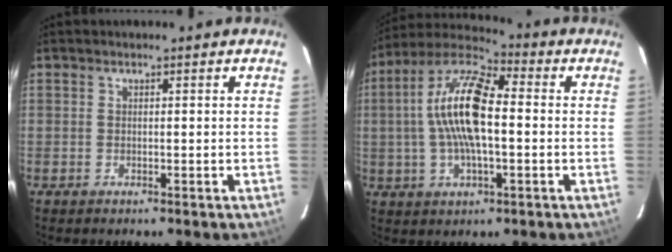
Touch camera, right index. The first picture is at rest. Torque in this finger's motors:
{"motor_torque": [2.14, 0.00, 1.05, 0.21]}